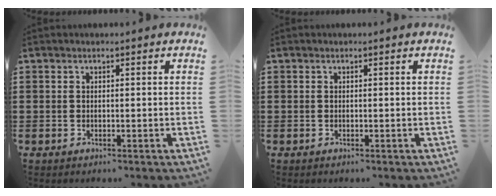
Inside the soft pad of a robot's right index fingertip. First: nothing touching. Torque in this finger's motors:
{"motor_torque": [-0.20, 0.20, 0.00, -0.01]}